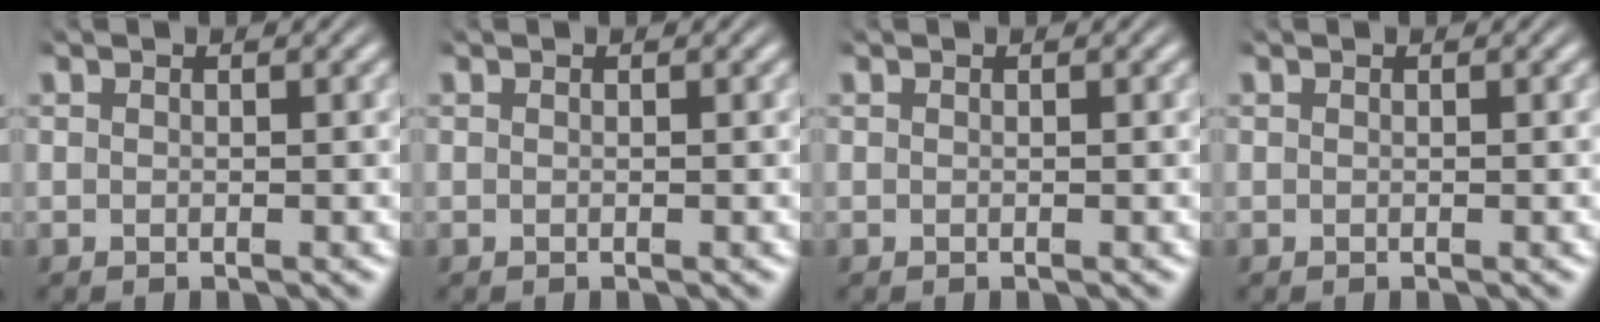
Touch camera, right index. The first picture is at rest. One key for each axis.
{"total": 0.0}
{"total": 0.0}
{"total": 0.0}